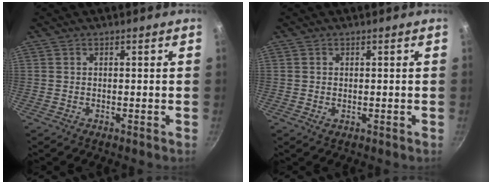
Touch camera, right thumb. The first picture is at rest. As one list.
[{"total": 0.8, "force": [0.0, 0.7, 0.5], "torque": [-0.007, -0.003, -0.001]}]